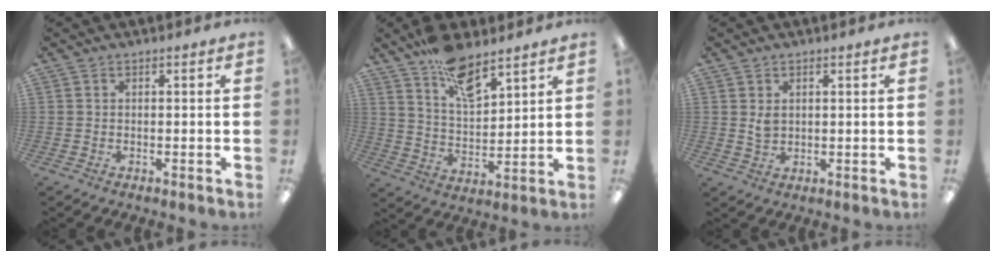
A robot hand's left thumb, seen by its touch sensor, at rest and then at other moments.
{"total": 11.6, "force": [8.8, 4.4, 6.3], "torque": [-0.104, -0.050, 0.158]}
{"total": 2.5, "force": [1.1, 1.7, 1.5], "torque": [-0.026, 0.000, 0.018]}